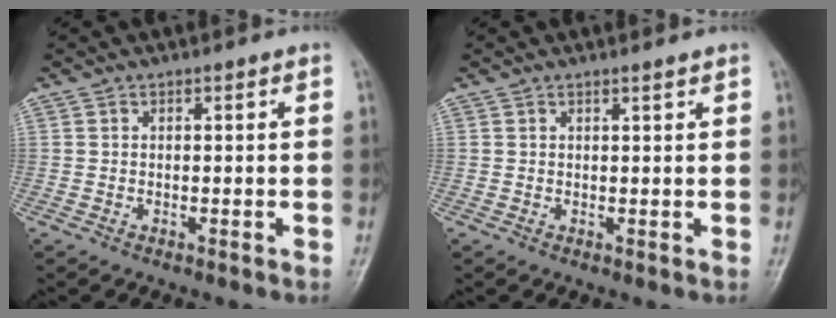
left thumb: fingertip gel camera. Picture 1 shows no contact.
{"total": 0.8, "force": [0.7, 0.1, 0.3], "torque": [-0.006, -0.006, 0.011]}